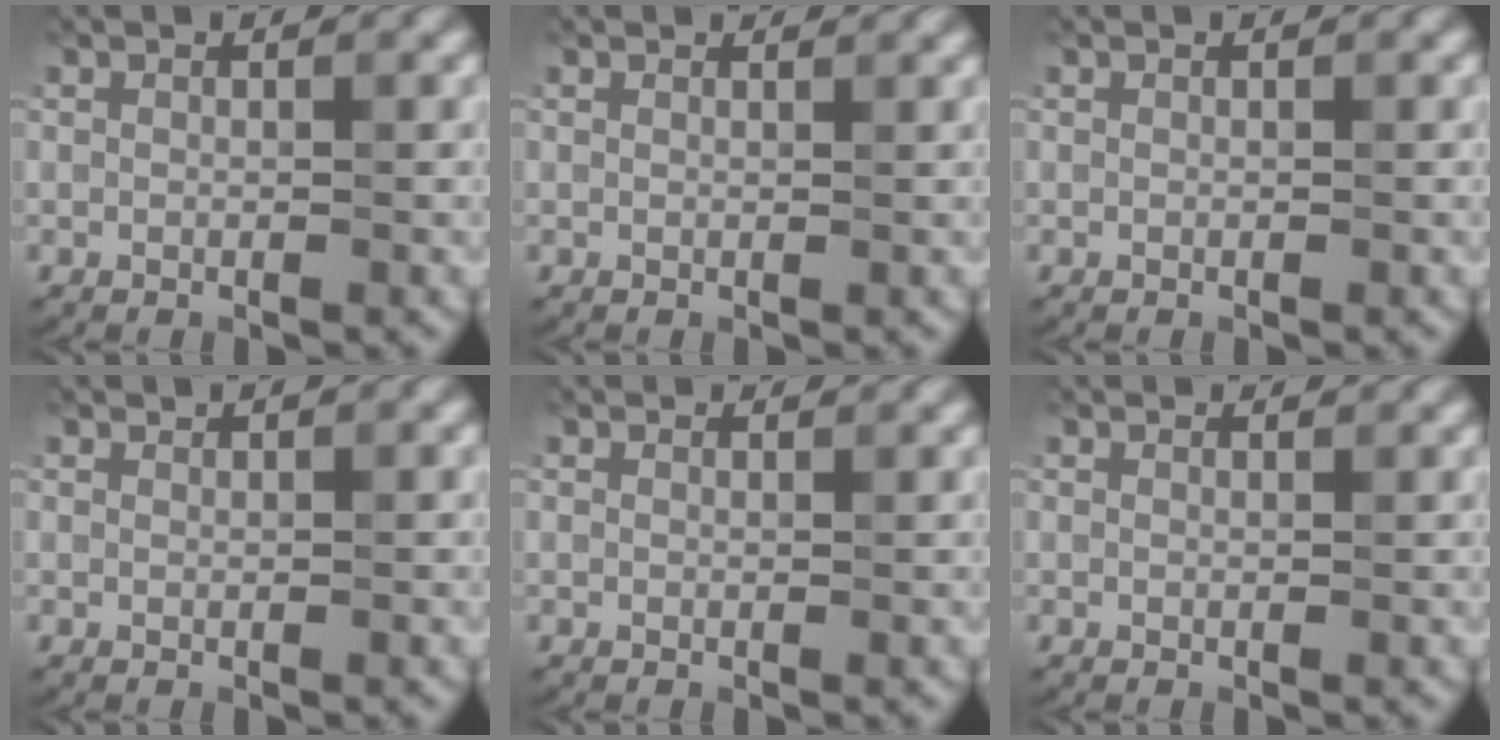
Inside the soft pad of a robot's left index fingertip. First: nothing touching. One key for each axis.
{"total": 1.5, "fx": 1.5, "fy": 0.1, "fz": 0.3, "tx": -0.014, "ty": -0.001, "tz": 0.015}
{"total": 0.0}
{"total": 0.5, "fx": 0.5, "fy": 0.0, "fz": 0.0, "tx": 0.001, "ty": -0.003, "tz": 0.012}
{"total": 2.1, "fx": 2.0, "fy": 0.2, "fz": 0.4, "tx": -0.018, "ty": 0.001, "tz": 0.022}
{"total": 1.9, "fx": 1.8, "fy": 0.2, "fz": 0.4, "tx": -0.018, "ty": 0.002, "tz": 0.019}